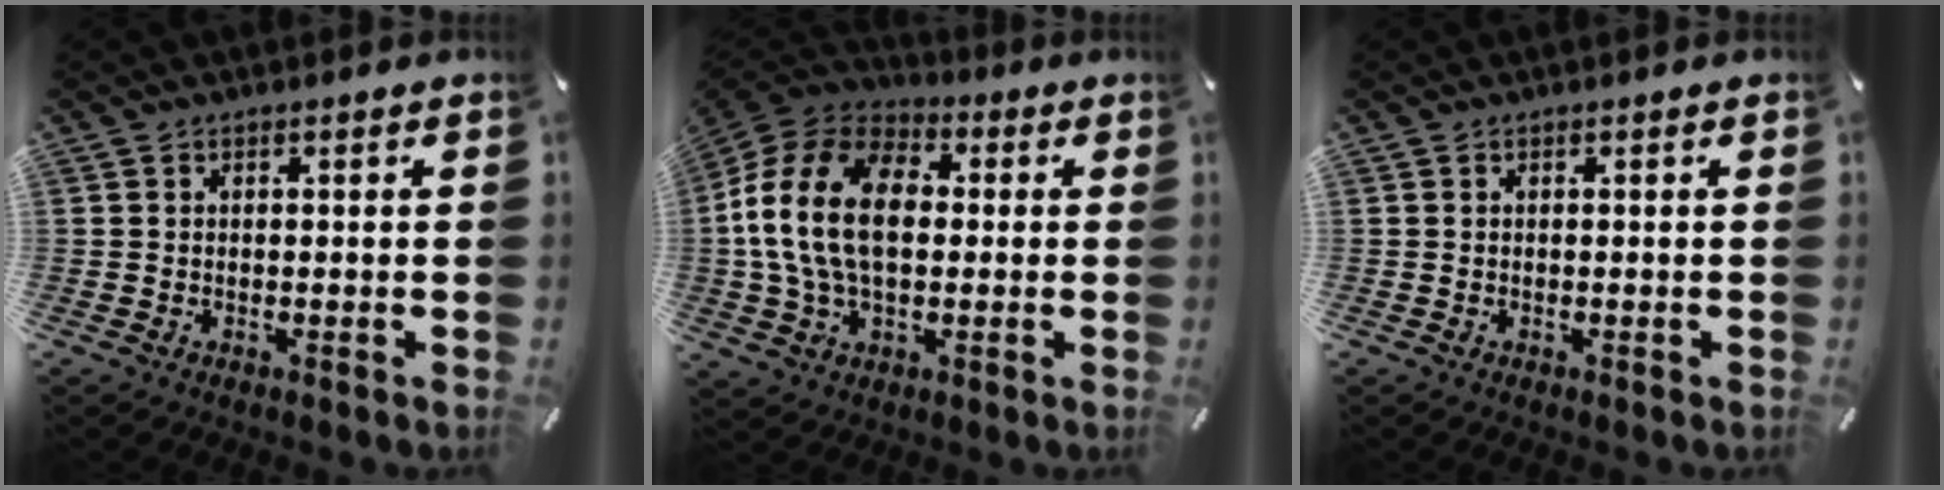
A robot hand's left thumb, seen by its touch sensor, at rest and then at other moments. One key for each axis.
{"total": 18.0, "fx": 0.0, "fy": 12.2, "fz": 13.2, "tx": -0.295, "ty": 0.016, "tz": -0.003}
{"total": 0.0}